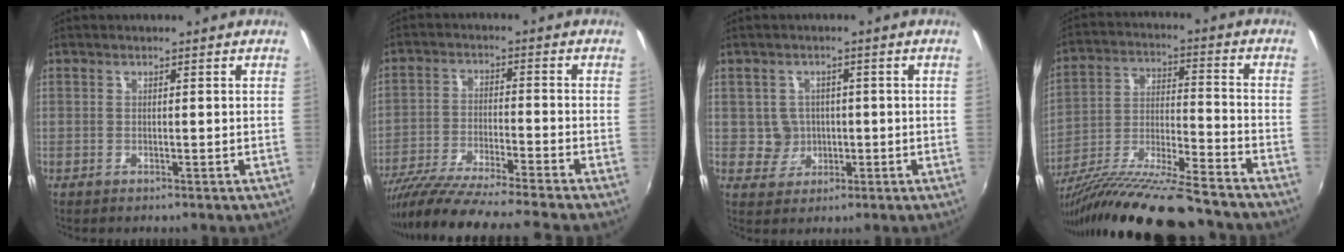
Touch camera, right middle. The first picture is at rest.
{"total": 16.0, "force": [-14.1, -1.6, 7.4], "torque": [-0.147, -0.042, -0.244]}
{"total": 3.7, "force": [-0.1, 3.7, 0.3], "torque": [-0.008, 0.010, 0.006]}
{"total": 18.6, "force": [-14.6, 1.8, 11.4], "torque": [-0.212, -0.034, -0.254]}